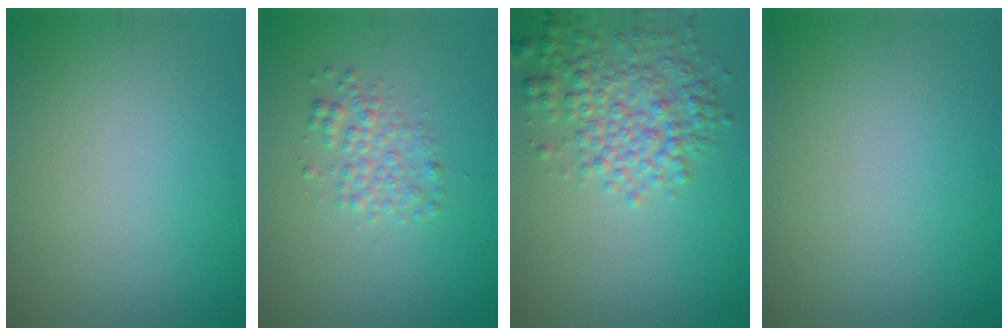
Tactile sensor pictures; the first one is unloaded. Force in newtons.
{"total": 2.2, "press": 2.2, "slide": 0.0}
{"total": 4.7, "press": 4.7, "slide": 0.2}
{"total": 0.0}